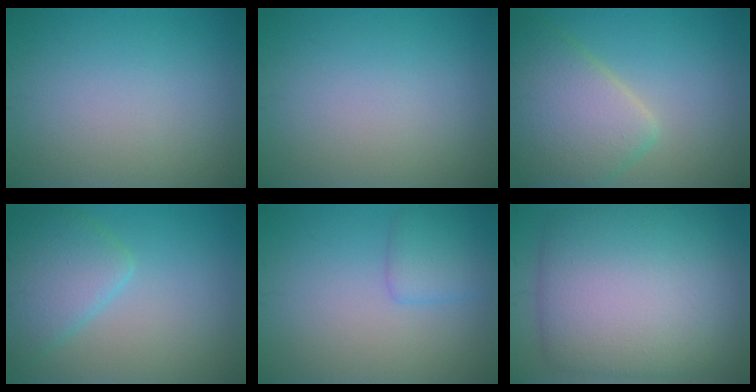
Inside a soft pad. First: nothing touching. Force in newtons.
{"total": 0.0}
{"total": 6.9, "press": 6.9, "slide": 0.3}
{"total": 4.6, "press": 4.6, "slide": 0.3}
{"total": 2.1, "press": 2.1, "slide": 0.1}
{"total": 14.0, "press": 14.0, "slide": 0.4}